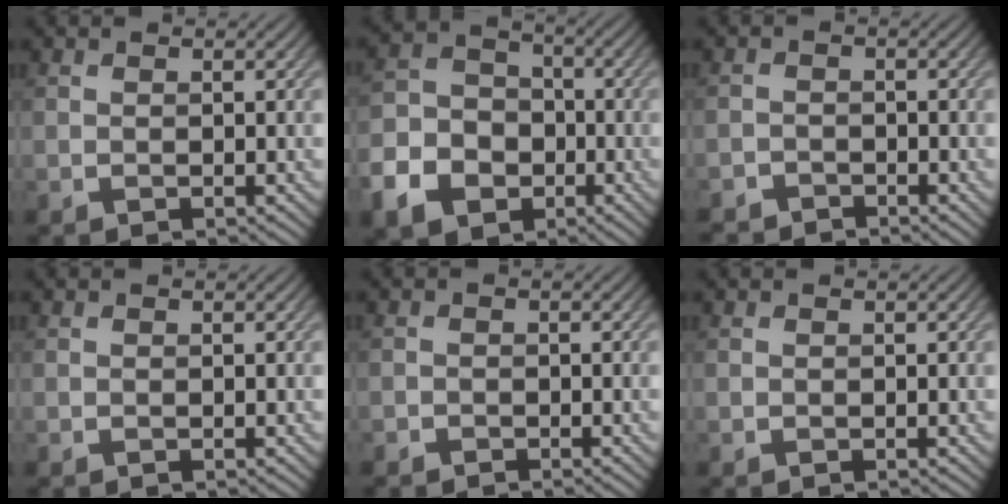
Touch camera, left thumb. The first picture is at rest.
{"total": 9.8, "force": [-4.5, 7.6, 4.2], "torque": [-0.121, -0.029, -0.097]}
{"total": 2.2, "force": [-2.1, 0.7, 0.0], "torque": [0.001, -0.001, -0.045]}
{"total": 0.0}
{"total": 0.9, "force": [-0.8, 0.4, 0.0], "torque": [0.000, 0.000, -0.016]}
{"total": 0.0}